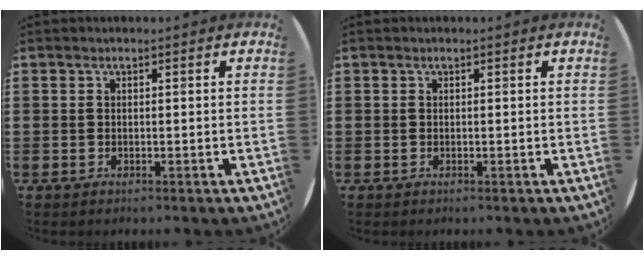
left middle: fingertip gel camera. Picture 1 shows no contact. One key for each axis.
{"total": 0.0}